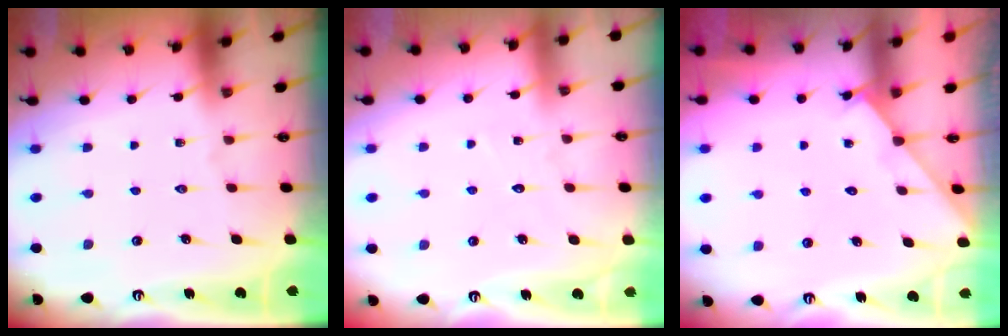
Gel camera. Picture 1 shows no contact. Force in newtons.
{"total": 4.6, "press": 4.6, "slide": 0.4}
{"total": 2.3, "press": 2.3, "slide": 0.4}